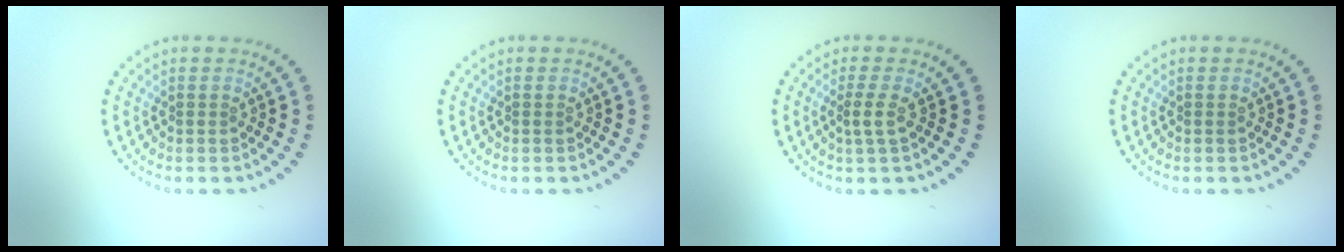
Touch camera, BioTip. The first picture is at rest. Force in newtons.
{"total": 0.0}
{"total": 1.4, "press": 0.9, "slide": 1.0}
{"total": 0.0}